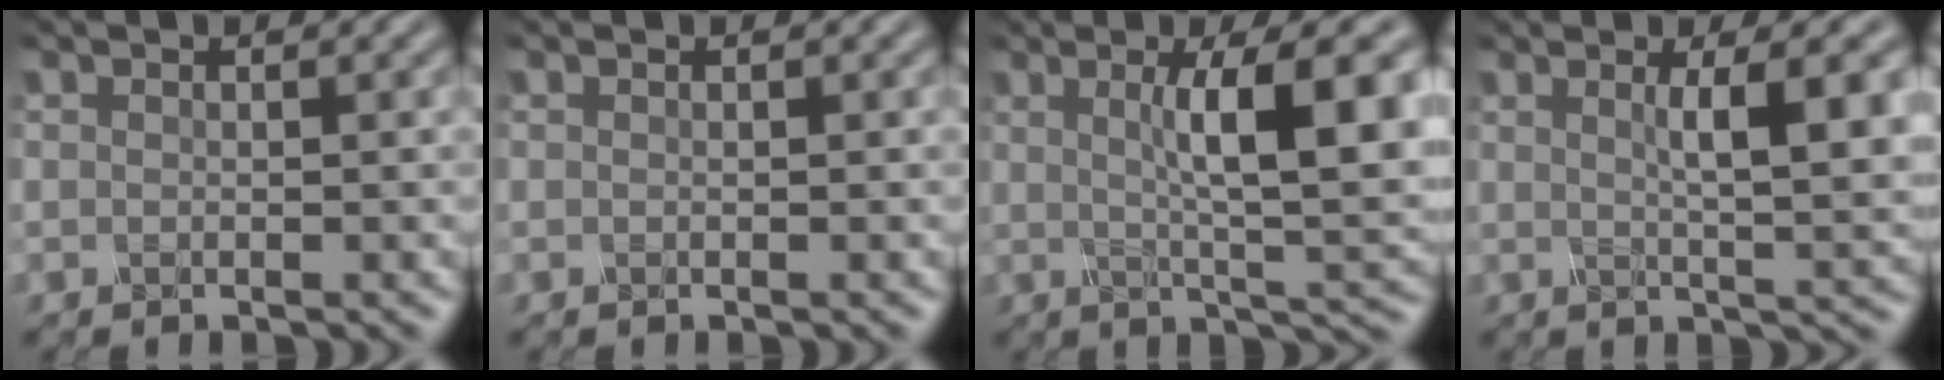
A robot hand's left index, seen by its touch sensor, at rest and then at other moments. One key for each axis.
{"total": 0.0}
{"total": 9.1, "fx": 2.0, "fy": 1.9, "fz": 8.7, "tx": -0.114, "ty": 0.001, "tz": 0.033}
{"total": 5.9, "fx": 1.5, "fy": 1.3, "fz": 5.5, "tx": -0.070, "ty": 0.004, "tz": 0.022}